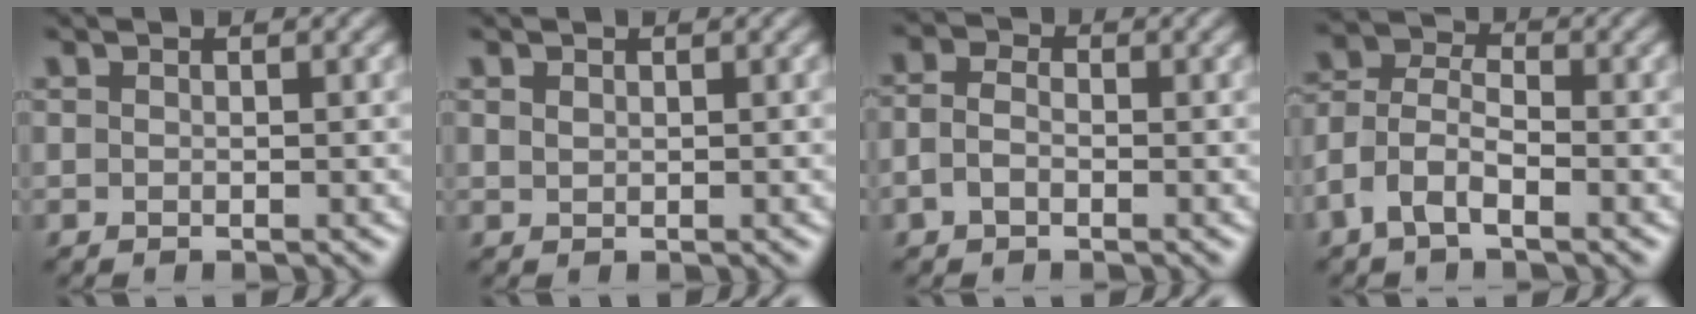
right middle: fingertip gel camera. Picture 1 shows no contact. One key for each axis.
{"total": 0.6, "fx": 0.4, "fy": 0.4, "fz": 0.1, "tx": -0.005, "ty": 0.000, "tz": 0.011}
{"total": 2.5, "fx": -0.5, "fy": 1.8, "fz": 1.6, "tx": -0.034, "ty": 0.004, "tz": -0.019}
{"total": 4.1, "fx": -2.3, "fy": 2.1, "fz": 2.6, "tx": -0.058, "ty": 0.010, "tz": -0.053}